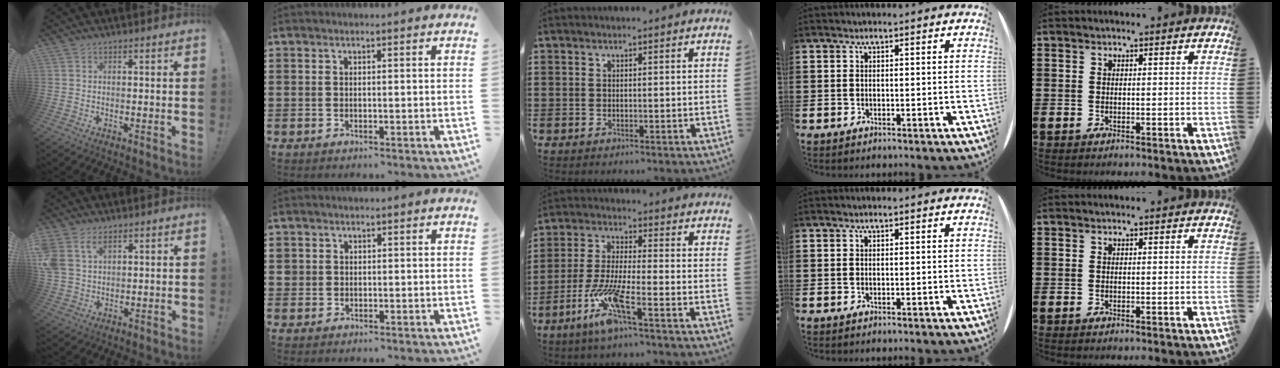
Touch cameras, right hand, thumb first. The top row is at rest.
{"thumb": {"total": 7.3, "force": [3.7, 4.9, 3.9], "torque": [-0.082, -0.013, 0.073]}, "index": {"total": 1.1, "force": [0.3, 1.1, 0.1], "torque": [-0.004, 0.005, 0.007]}, "middle": {"total": 8.8, "force": [-4.9, 1.4, 7.2], "torque": [-0.163, -0.014, -0.096]}}